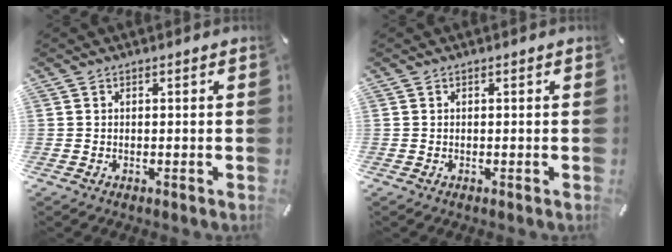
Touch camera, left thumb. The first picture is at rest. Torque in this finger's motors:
{"motor_torque": [0.00, 0.01, -0.05, 0.04, 0.00]}